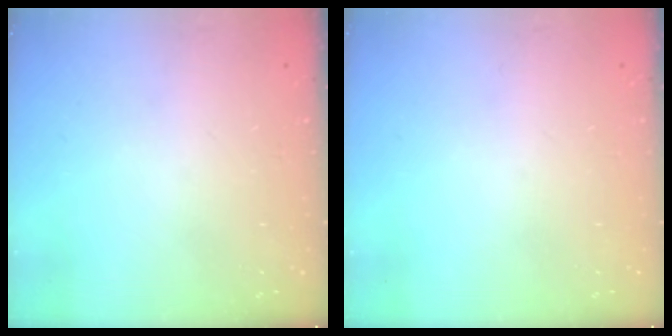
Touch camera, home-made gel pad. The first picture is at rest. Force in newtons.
{"total": 0.0}